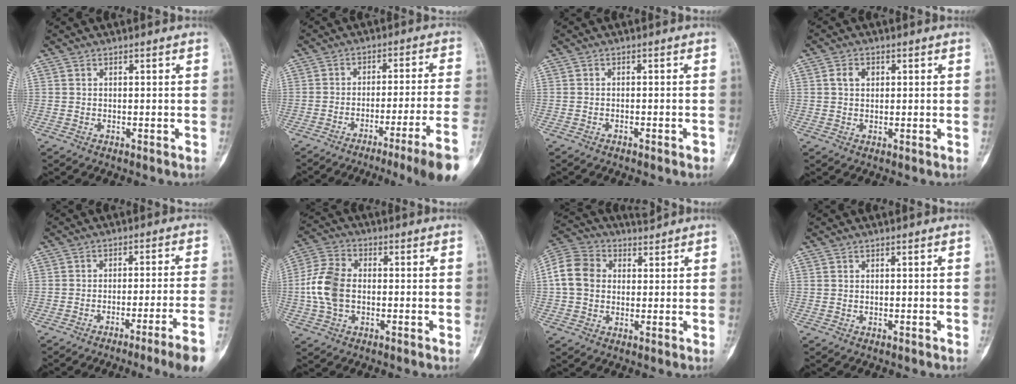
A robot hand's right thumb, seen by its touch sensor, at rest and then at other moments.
{"total": 14.7, "force": [-9.5, -1.5, 11.1], "torque": [-0.141, 0.050, -0.134]}
{"total": 1.5, "force": [-1.0, 0.2, 1.0], "torque": [-0.021, 0.007, -0.011]}
{"total": 2.8, "force": [0.8, 2.1, 1.7], "torque": [-0.024, 0.004, 0.014]}
{"total": 11.0, "force": [-7.2, -1.7, 8.1], "torque": [-0.123, 0.039, -0.098]}
{"total": 9.8, "force": [-0.9, 6.5, 7.2], "torque": [-0.148, 0.022, -0.027]}
{"total": 8.0, "force": [2.0, 6.3, 4.5], "torque": [-0.085, 0.027, 0.035]}
{"total": 0.0}